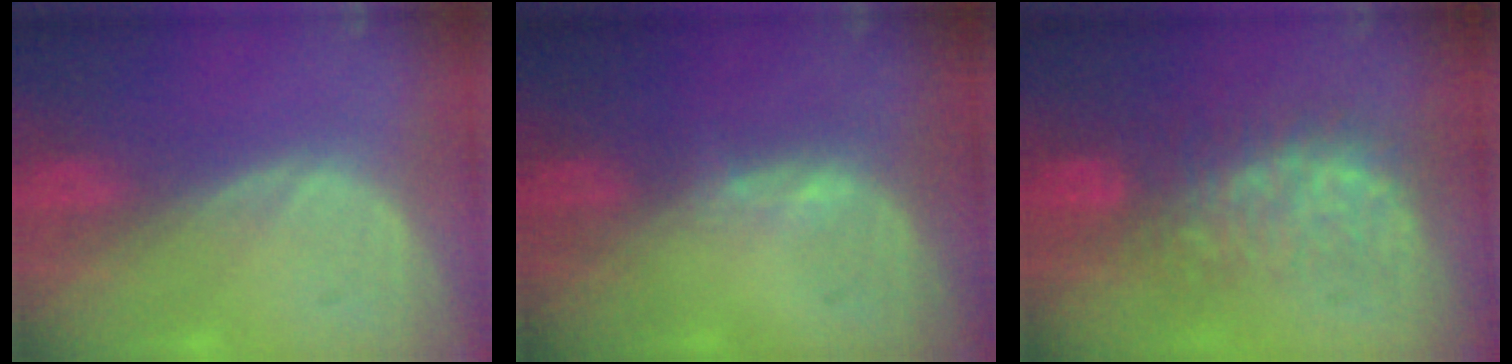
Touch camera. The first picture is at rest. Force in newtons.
{"total": 1.0, "press": 0.8, "slide": 0.5}
{"total": 7.8, "press": 7.6, "slide": 1.4}